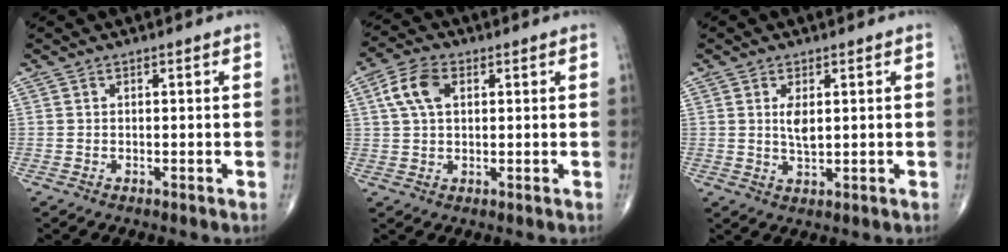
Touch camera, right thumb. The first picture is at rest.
{"total": 6.9, "force": [2.0, 4.1, 5.1], "torque": [-0.105, 0.011, 0.037]}
{"total": 3.5, "force": [0.9, 1.5, 3.1], "torque": [-0.055, -0.011, 0.020]}